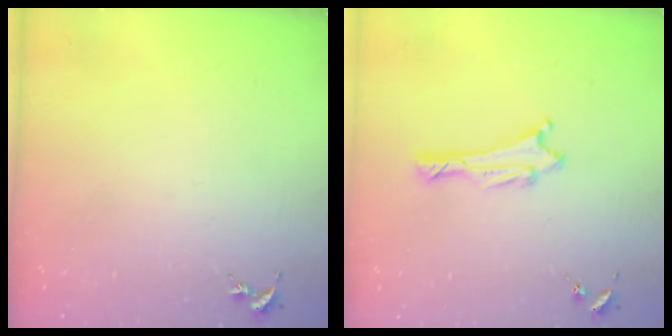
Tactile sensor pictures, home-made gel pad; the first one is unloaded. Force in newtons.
{"total": 1.1, "press": 1.1, "slide": 0.1}